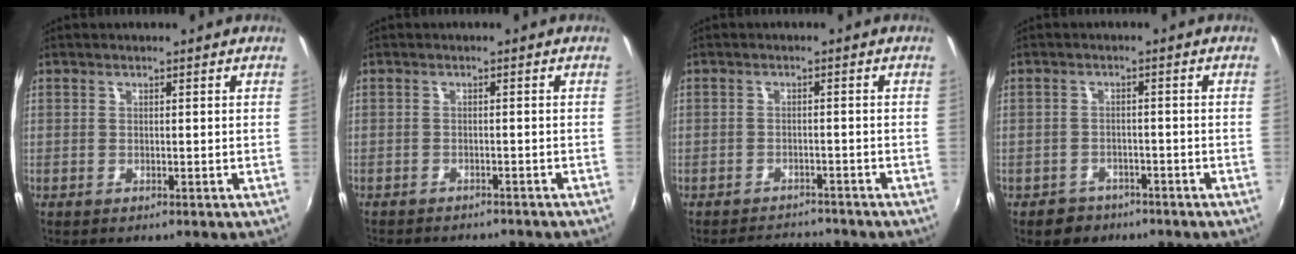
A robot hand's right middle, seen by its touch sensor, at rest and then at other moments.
{"total": 6.6, "force": [-6.0, 1.5, 2.2], "torque": [-0.058, -0.013, -0.085]}
{"total": 4.7, "force": [-4.5, 1.4, 0.4], "torque": [-0.021, 0.017, -0.066]}
{"total": 4.2, "force": [-3.0, 2.9, 0.8], "torque": [-0.033, 0.004, -0.043]}